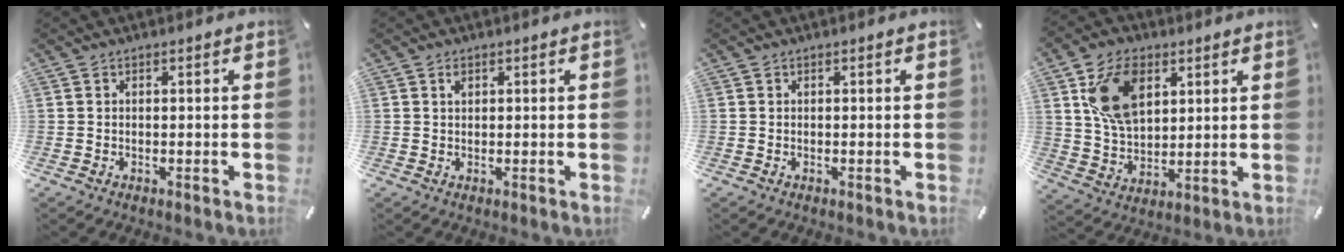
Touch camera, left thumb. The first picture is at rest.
{"total": 1.1, "force": [0.6, 0.6, 0.6], "torque": [-0.006, -0.001, 0.009]}
{"total": 0.0}
{"total": 13.6, "force": [5.5, 9.2, 8.3], "torque": [-0.174, -0.002, 0.101]}